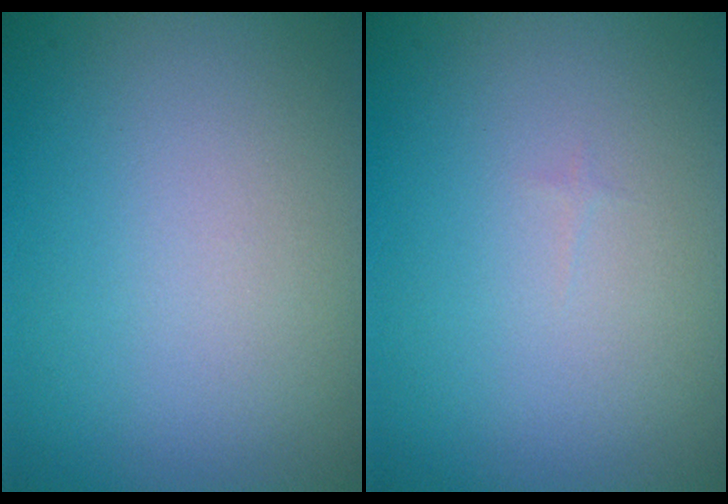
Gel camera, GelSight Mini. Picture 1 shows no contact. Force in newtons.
{"total": 0.0}